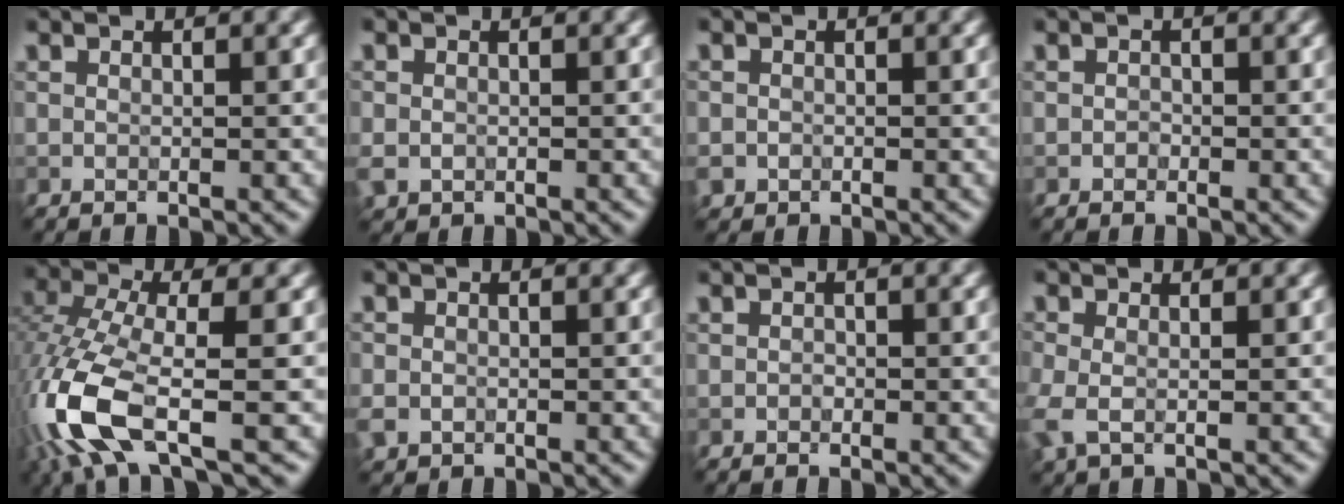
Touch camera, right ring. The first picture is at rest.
{"total": 1.4, "force": [-0.9, -0.6, -0.9], "torque": [-0.014, -0.016, 0.024]}
{"total": 1.9, "force": [-1.3, -0.6, -1.2], "torque": [-0.007, -0.013, 0.018]}
{"total": 2.1, "force": [-1.5, -0.7, -1.2], "torque": [-0.011, -0.012, 0.010]}
{"total": 9.8, "force": [-6.0, 2.6, 7.3], "torque": [-0.216, -0.026, -0.081]}
{"total": 1.6, "force": [-1.3, -0.5, -0.9], "torque": [-0.015, -0.014, 0.017]}
{"total": 2.0, "force": [-1.5, -0.8, -1.1], "torque": [-0.014, -0.013, 0.010]}
{"total": 1.5, "force": [-1.4, -0.2, 0.5], "torque": [-0.042, -0.013, 0.006]}